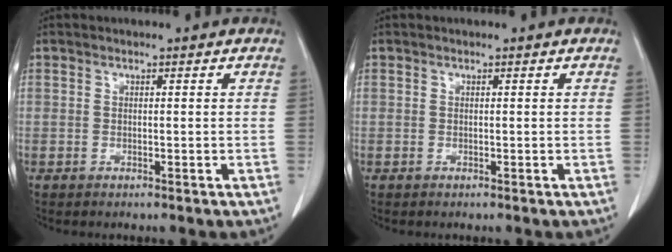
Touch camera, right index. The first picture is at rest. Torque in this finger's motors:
{"motor_torque": [0.00, 0.00, 0.00, 0.00]}